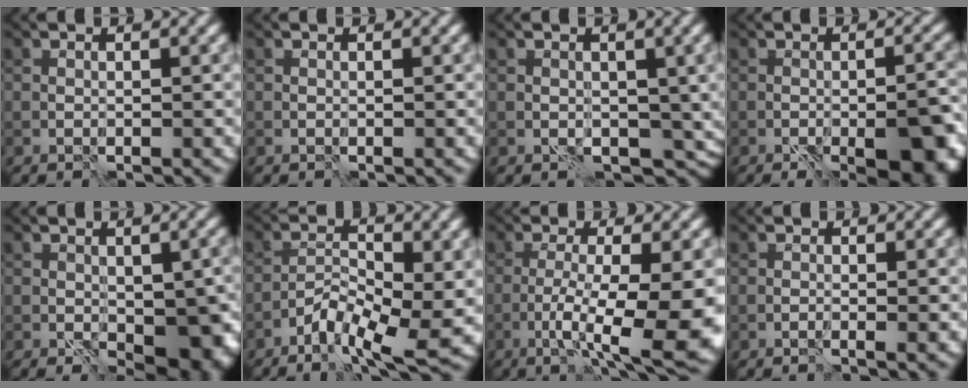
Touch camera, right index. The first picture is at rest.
{"total": 0.0}
{"total": 4.7, "force": [-1.3, 3.3, 3.1], "torque": [-0.035, -0.014, -0.006]}
{"total": 7.5, "force": [-2.7, 2.5, 6.5], "torque": [-0.086, -0.005, -0.030]}
{"total": 7.8, "force": [-1.9, 4.4, 6.2], "torque": [-0.086, -0.024, -0.010]}
{"total": 6.8, "force": [-3.5, 2.4, 5.4], "torque": [-0.085, -0.003, -0.063]}
{"total": 10.2, "force": [-3.5, 2.3, 9.3], "torque": [-0.149, -0.009, -0.051]}
{"total": 0.7, "force": [-0.2, 0.0, 0.7], "torque": [-0.011, 0.000, -0.006]}